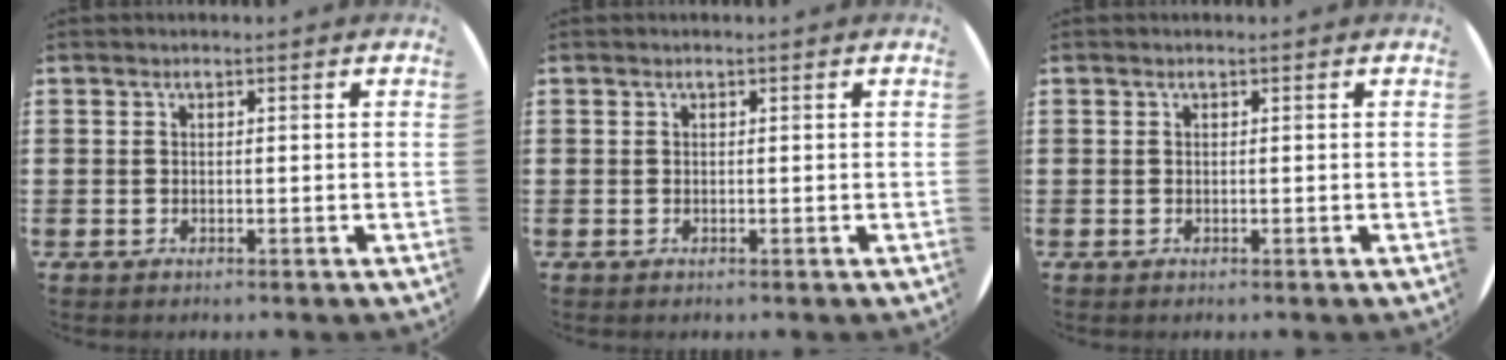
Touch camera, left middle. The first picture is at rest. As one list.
[{"total": 0.0}, {"total": 0.0}]